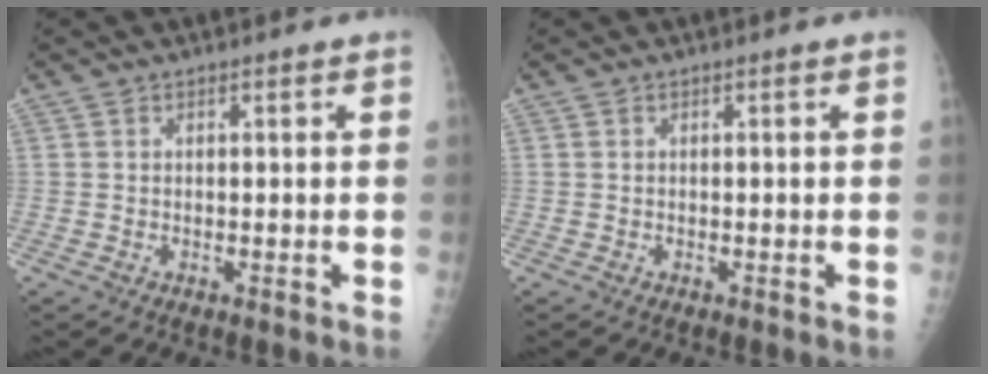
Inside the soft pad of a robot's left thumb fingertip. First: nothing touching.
{"total": 0.0}